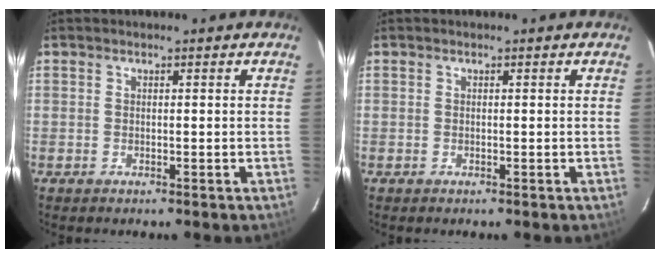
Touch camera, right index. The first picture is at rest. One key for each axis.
{"total": 0.0}